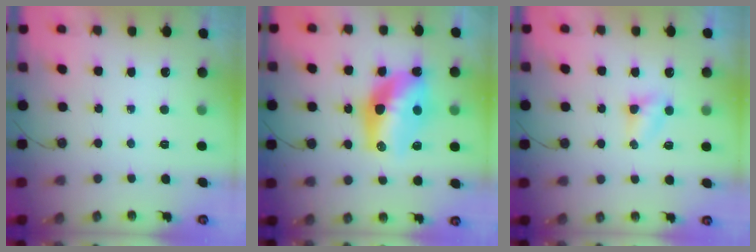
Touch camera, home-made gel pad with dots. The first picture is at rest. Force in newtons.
{"total": 15.6, "press": 15.0, "slide": 4.3}
{"total": 3.7, "press": 3.7, "slide": 0.5}